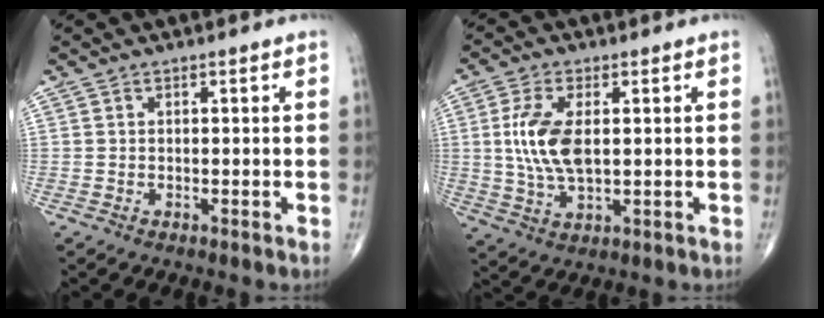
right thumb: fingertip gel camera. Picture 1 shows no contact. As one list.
[{"total": 9.7, "force": [1.0, 4.7, 8.4], "torque": [-0.180, -0.006, 0.023]}]